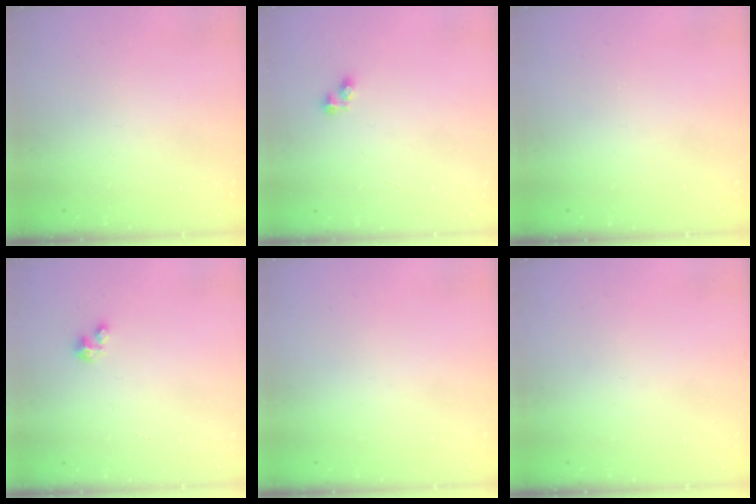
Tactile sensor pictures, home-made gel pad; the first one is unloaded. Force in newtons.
{"total": 2.6, "press": 2.6, "slide": 0.4}
{"total": 0.0}
{"total": 2.0, "press": 2.0, "slide": 0.2}
{"total": 0.0}
{"total": 0.0}